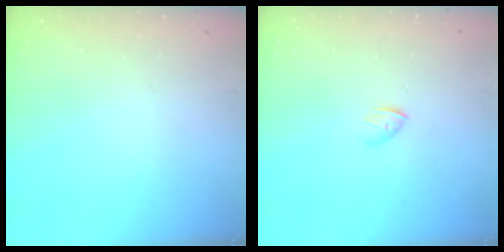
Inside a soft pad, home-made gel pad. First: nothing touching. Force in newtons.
{"total": 1.7, "press": 1.6, "slide": 0.6}